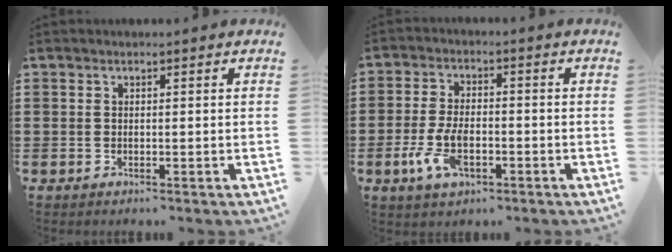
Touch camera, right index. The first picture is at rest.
{"total": 6.5, "force": [-2.3, 3.2, 5.2], "torque": [-0.121, -0.001, -0.048]}